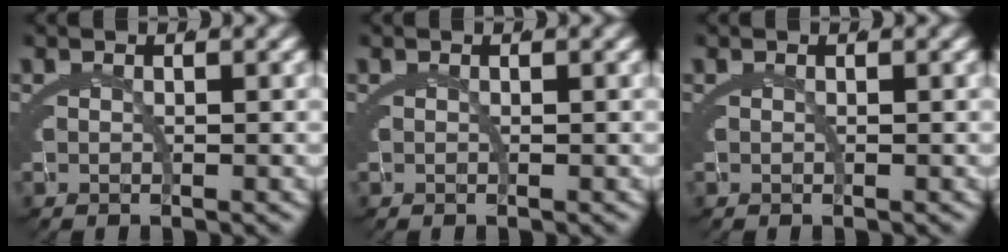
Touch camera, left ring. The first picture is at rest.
{"total": 0.0}
{"total": 0.0}